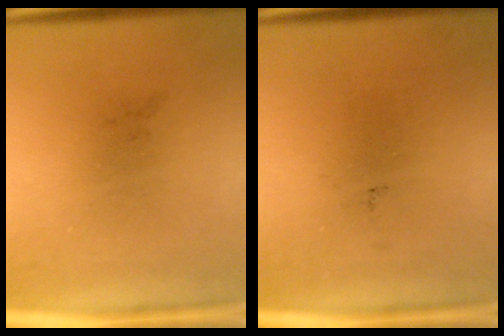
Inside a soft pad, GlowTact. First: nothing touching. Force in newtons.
{"total": 0.0}